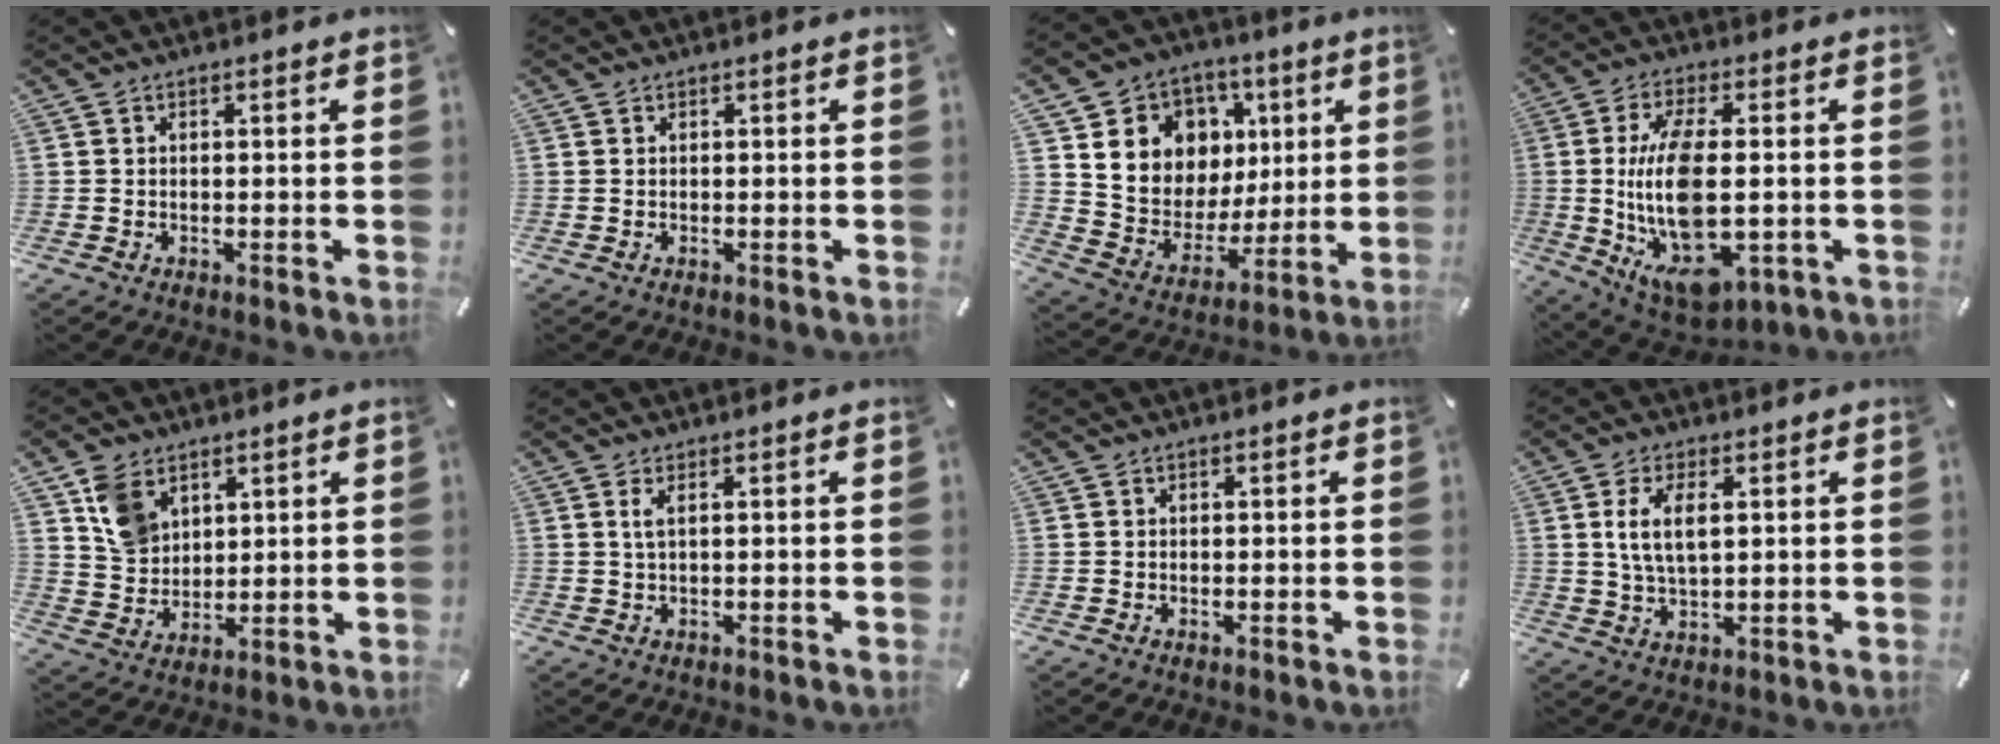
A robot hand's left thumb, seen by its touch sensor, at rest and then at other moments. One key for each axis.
{"total": 0.0}
{"total": 11.8, "fx": 3.2, "fy": 11.2, "fz": 2.0, "tx": -0.036, "ty": -0.032, "tz": 0.073}
{"total": 20.0, "fx": -0.6, "fy": 9.7, "fz": 17.4, "tx": -0.344, "ty": -0.014, "tz": 0.004}
{"total": 8.8, "fx": 4.6, "fy": 6.7, "fz": 3.4, "tx": -0.072, "ty": -0.002, "tz": 0.089}
{"total": 2.0, "fx": 0.5, "fy": 0.4, "fz": 1.9, "tx": -0.038, "ty": 0.001, "tz": 0.008}
{"total": 0.0}
{"total": 7.2, "fx": 2.0, "fy": 3.3, "fz": 6.1, "tx": -0.131, "ty": -0.002, "tz": 0.029}